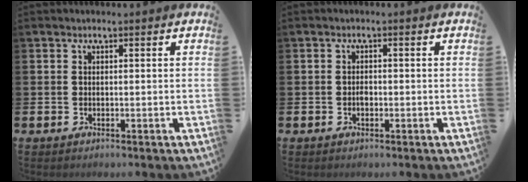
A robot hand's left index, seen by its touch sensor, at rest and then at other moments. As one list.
[{"total": 1.0, "force": [-0.3, 0.7, 0.7], "torque": [-0.012, 0.002, -0.007]}]